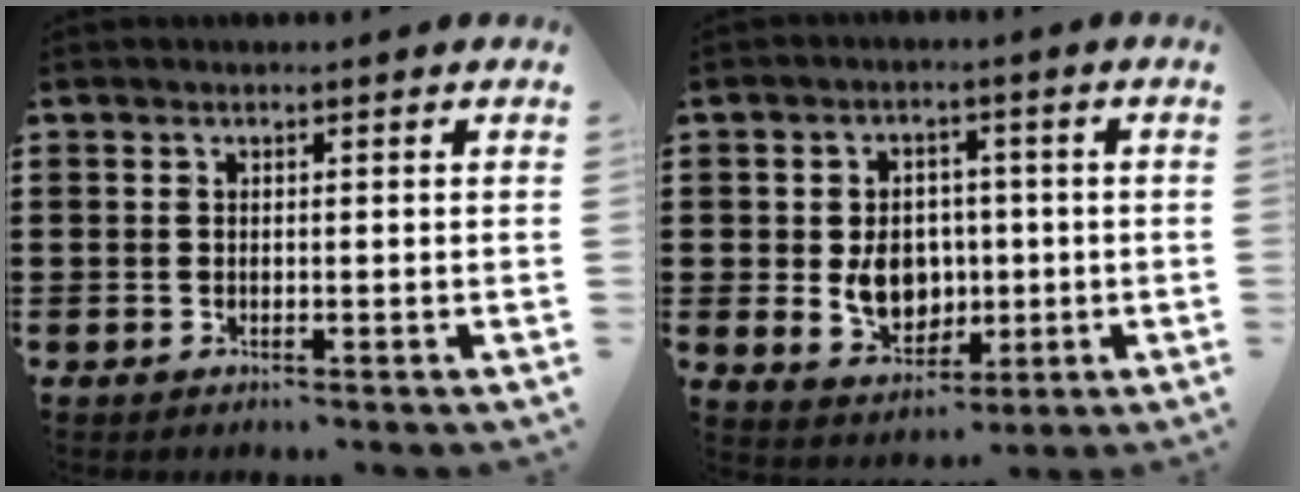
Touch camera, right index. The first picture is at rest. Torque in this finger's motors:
{"motor_torque": [1.41, 0.73, 0.40, 0.04]}